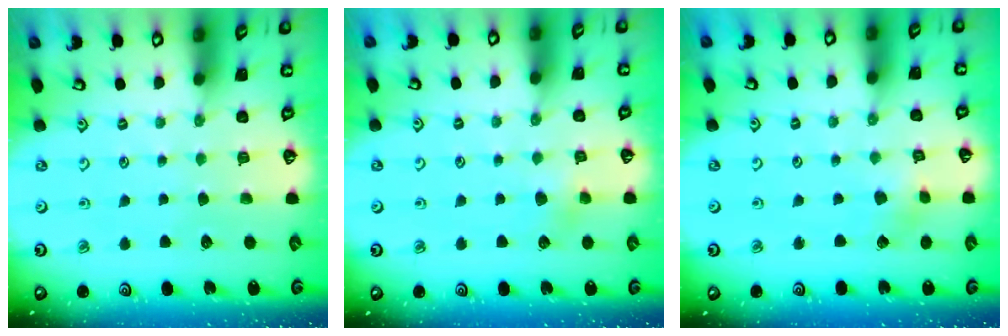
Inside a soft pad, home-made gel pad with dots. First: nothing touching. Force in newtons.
{"total": 4.3, "press": 4.3, "slide": 0.5}
{"total": 2.8, "press": 2.8, "slide": 0.2}